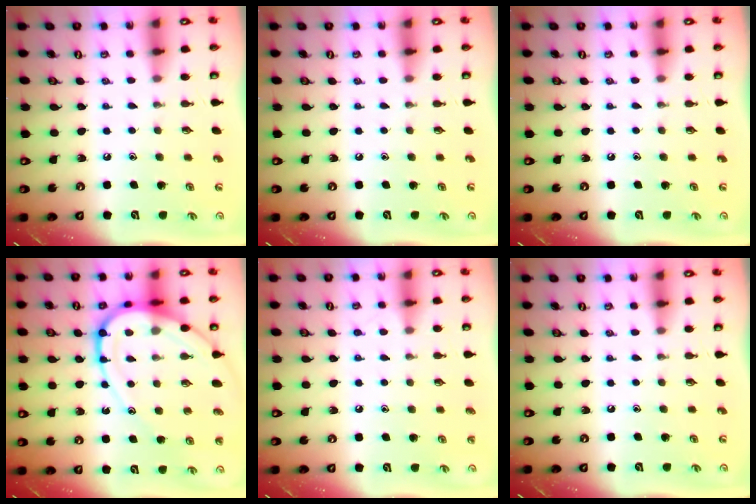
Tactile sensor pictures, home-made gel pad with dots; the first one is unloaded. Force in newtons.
{"total": 0.0}
{"total": 0.0}
{"total": 16.7, "press": 16.6, "slide": 1.5}
{"total": 4.2, "press": 4.2, "slide": 0.5}
{"total": 0.0}